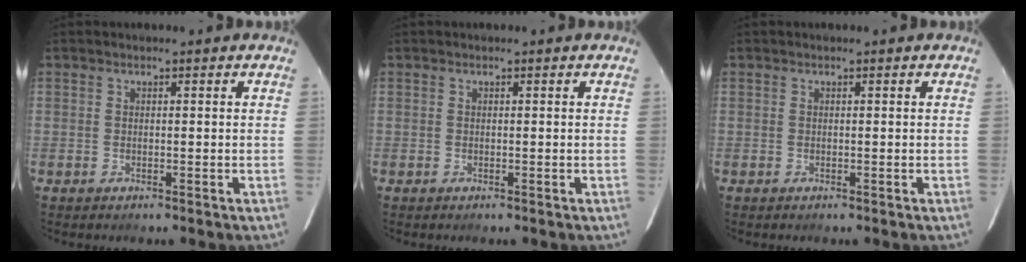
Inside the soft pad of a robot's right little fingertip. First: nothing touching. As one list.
[{"total": 0.0}, {"total": 0.0}]